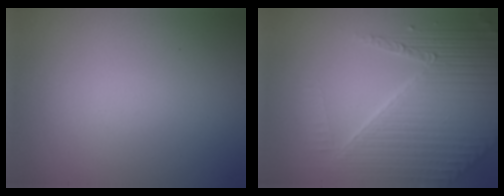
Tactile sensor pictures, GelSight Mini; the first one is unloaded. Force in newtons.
{"total": 7.4, "press": 5.6, "slide": 4.8}